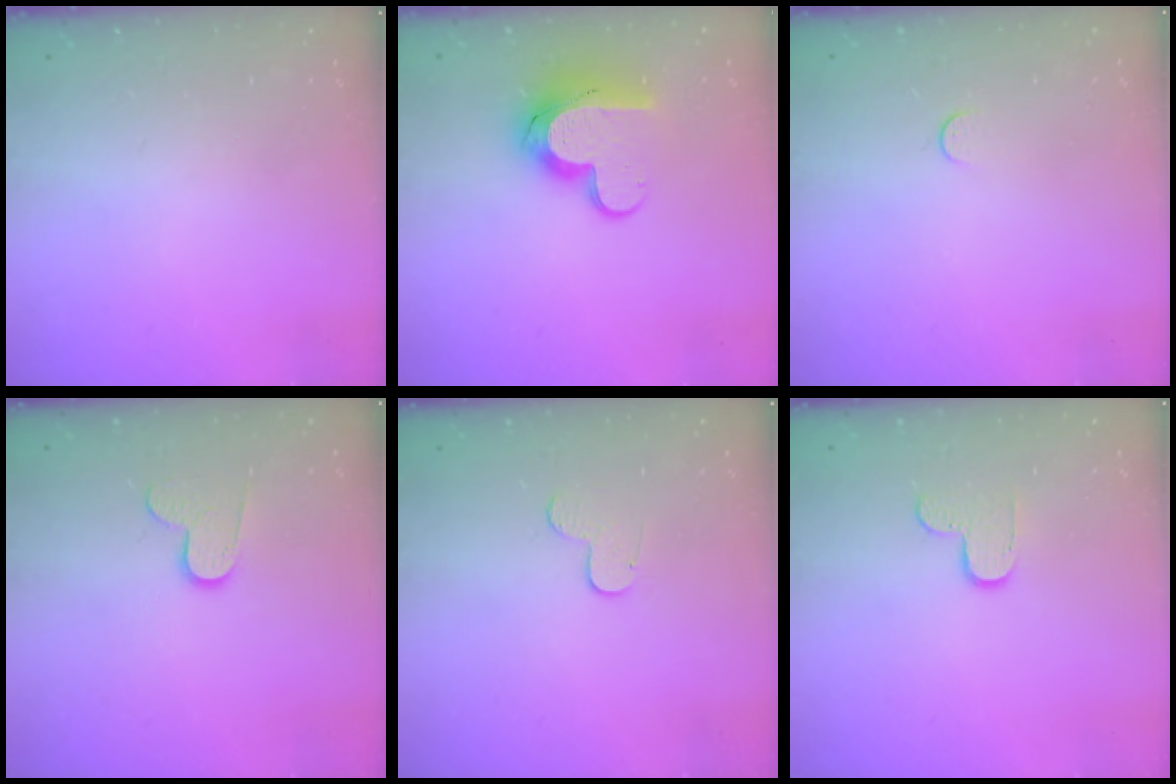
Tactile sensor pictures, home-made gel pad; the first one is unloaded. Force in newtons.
{"total": 12.2, "press": 12.2, "slide": 1.0}
{"total": 3.0, "press": 3.0, "slide": 0.3}
{"total": 7.1, "press": 7.1, "slide": 0.5}
{"total": 3.7, "press": 3.7, "slide": 0.4}
{"total": 4.7, "press": 4.6, "slide": 0.4}